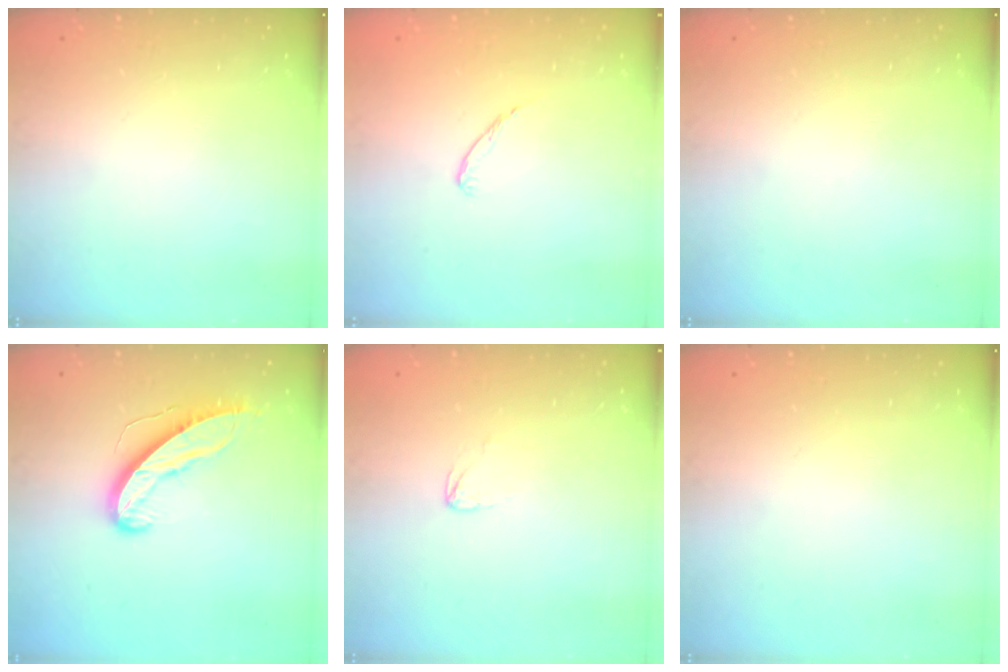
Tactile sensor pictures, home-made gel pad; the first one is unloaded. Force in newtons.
{"total": 3.6, "press": 3.6, "slide": 0.3}
{"total": 0.0}
{"total": 9.6, "press": 9.6, "slide": 0.2}
{"total": 2.0, "press": 2.0, "slide": 0.1}
{"total": 0.0}